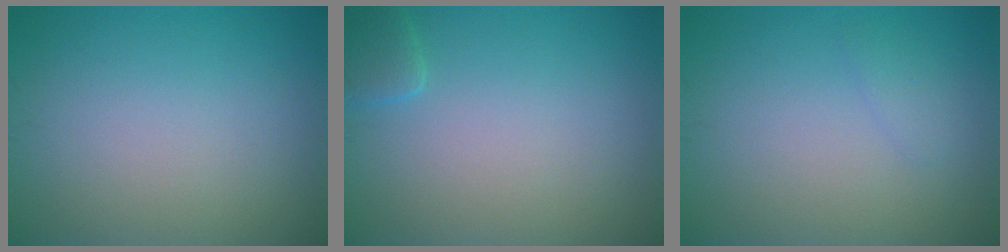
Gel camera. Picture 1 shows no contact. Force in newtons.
{"total": 1.6, "press": 1.6, "slide": 0.1}
{"total": 0.9, "press": 0.9, "slide": 0.1}